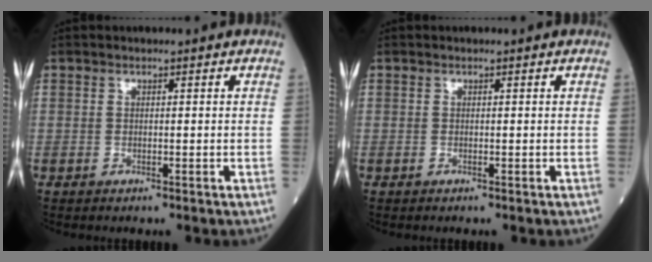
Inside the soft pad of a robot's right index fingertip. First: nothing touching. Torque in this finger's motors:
{"motor_torque": [0.00, 0.00, 0.00, -0.01]}